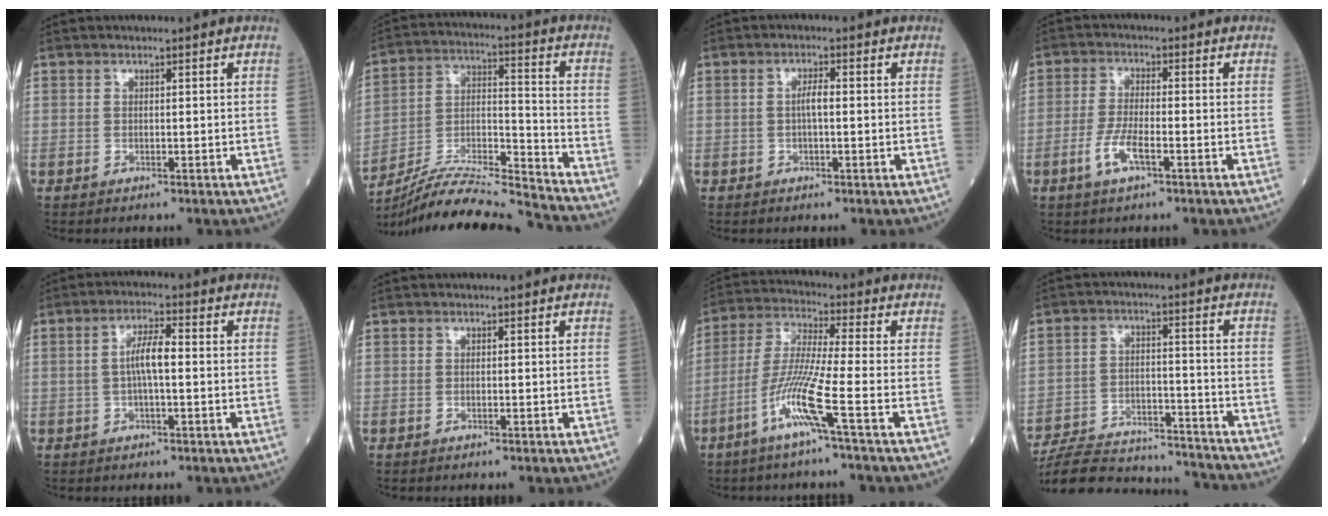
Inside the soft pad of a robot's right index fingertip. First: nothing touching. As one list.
[{"total": 17.7, "force": [-17.1, -1.1, 4.7], "torque": [-0.092, 0.013, -0.294]}, {"total": 2.1, "force": [-0.1, 0.4, 2.1], "torque": [-0.040, 0.004, -0.003]}, {"total": 5.1, "force": [-2.3, 1.0, 4.4], "torque": [-0.096, -0.004, -0.046]}, {"total": 4.7, "force": [0.0, 1.0, 4.6], "torque": [-0.090, 0.012, -0.003]}, {"total": 0.0}, {"total": 8.3, "force": [-3.8, -1.0, 7.2], "torque": [-0.149, -0.006, -0.083]}, {"total": 19.3, "force": [-18.5, 3.0, 4.6], "torque": [-0.108, 0.001, -0.271]}]